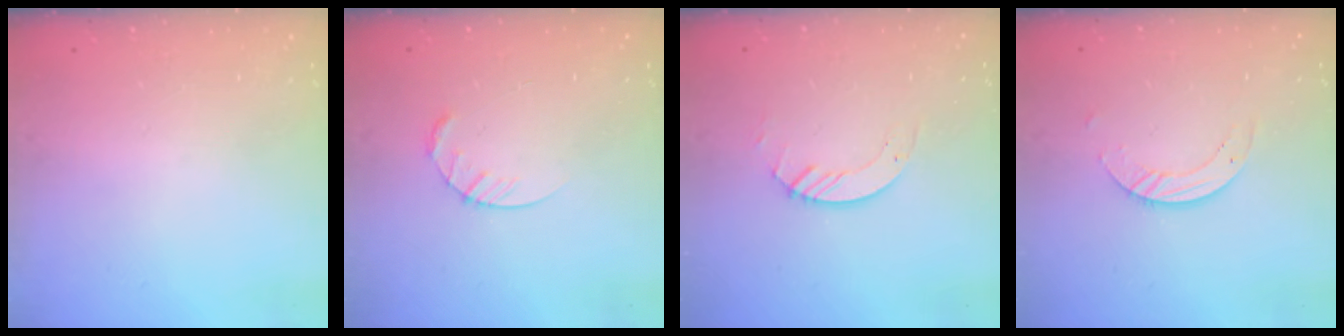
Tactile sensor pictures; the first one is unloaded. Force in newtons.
{"total": 4.5, "press": 4.5, "slide": 0.5}
{"total": 3.3, "press": 3.3, "slide": 0.1}
{"total": 4.6, "press": 4.6, "slide": 0.5}